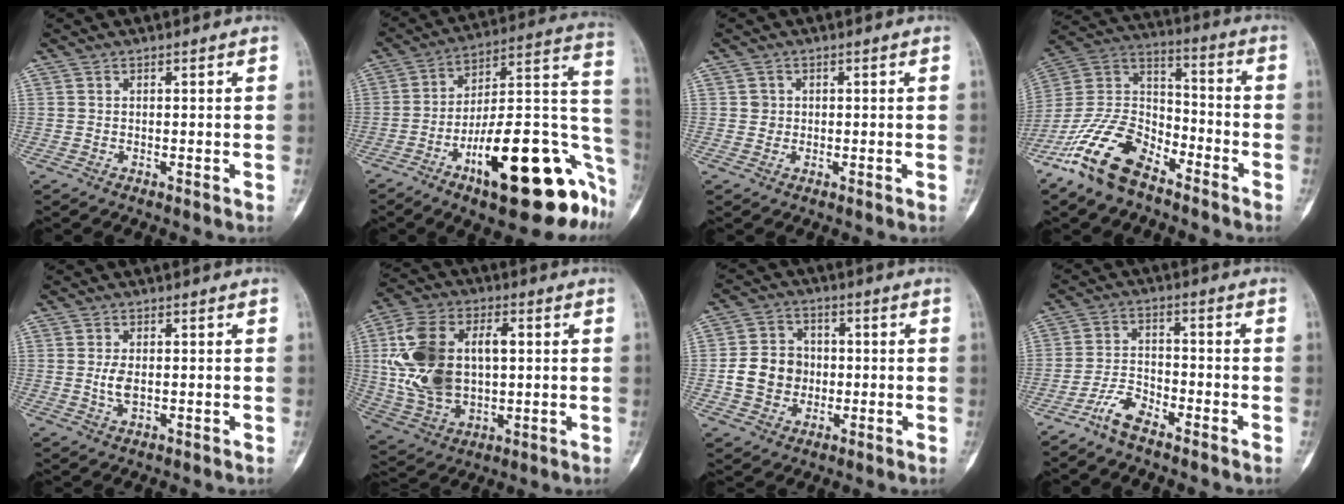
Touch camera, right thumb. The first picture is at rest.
{"total": 28.1, "force": [-12.5, 9.3, 23.4], "torque": [-0.249, 0.082, -0.183]}
{"total": 1.5, "force": [0.2, 1.5, 0.2], "torque": [0.006, 0.003, 0.002]}
{"total": 17.2, "force": [-11.5, 8.4, 9.7], "torque": [-0.187, 0.069, -0.224]}
{"total": 3.2, "force": [0.1, 1.7, 2.7], "torque": [-0.056, -0.005, 0.003]}
{"total": 19.5, "force": [2.1, 12.2, 15.0], "torque": [-0.288, 0.007, 0.047]}
{"total": 9.4, "force": [-1.0, 8.2, 4.6], "torque": [-0.057, 0.016, -0.020]}
{"total": 7.0, "force": [-5.3, 2.6, 3.8], "torque": [-0.080, 0.031, -0.111]}